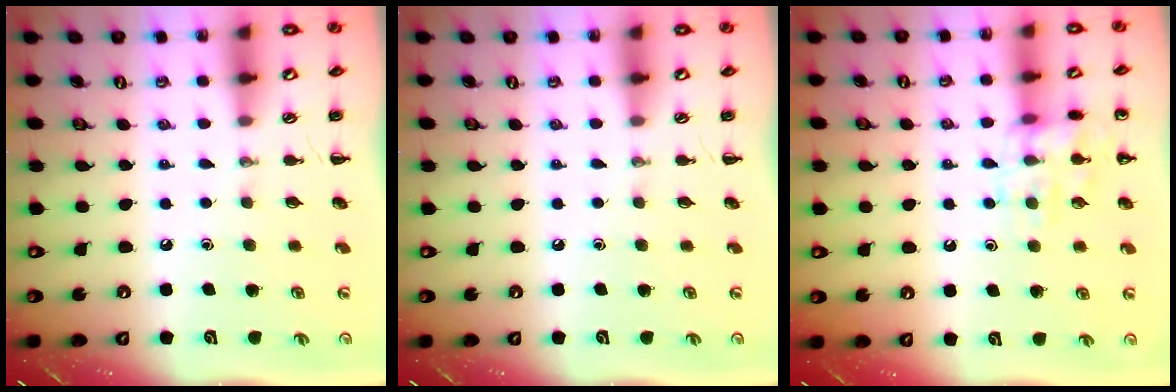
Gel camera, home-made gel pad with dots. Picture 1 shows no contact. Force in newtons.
{"total": 0.0}
{"total": 12.6, "press": 12.6, "slide": 0.9}